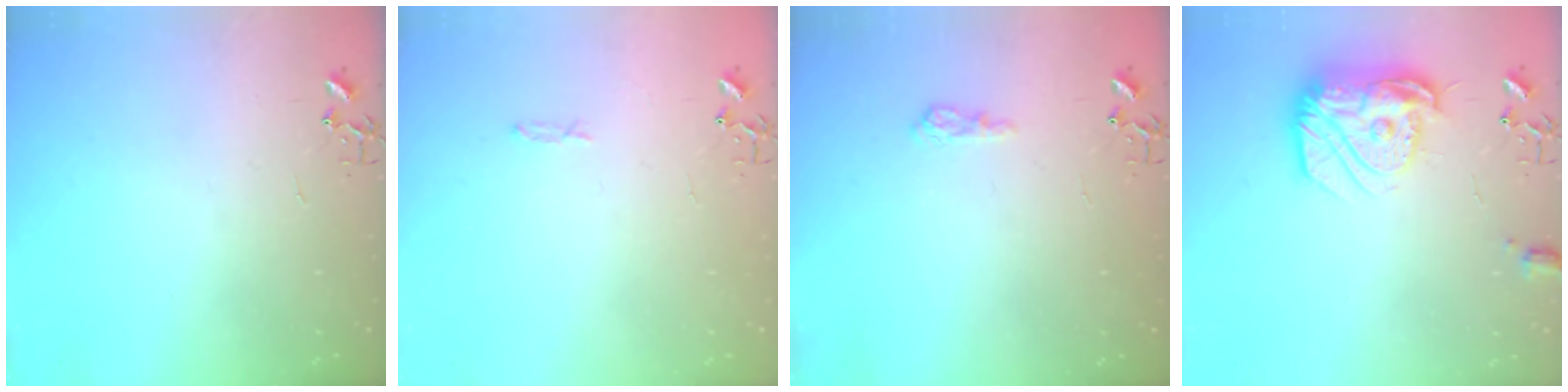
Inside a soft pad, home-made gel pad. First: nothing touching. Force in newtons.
{"total": 3.3, "press": 3.3, "slide": 0.4}
{"total": 8.1, "press": 8.1, "slide": 1.0}
{"total": 17.7, "press": 17.6, "slide": 1.4}